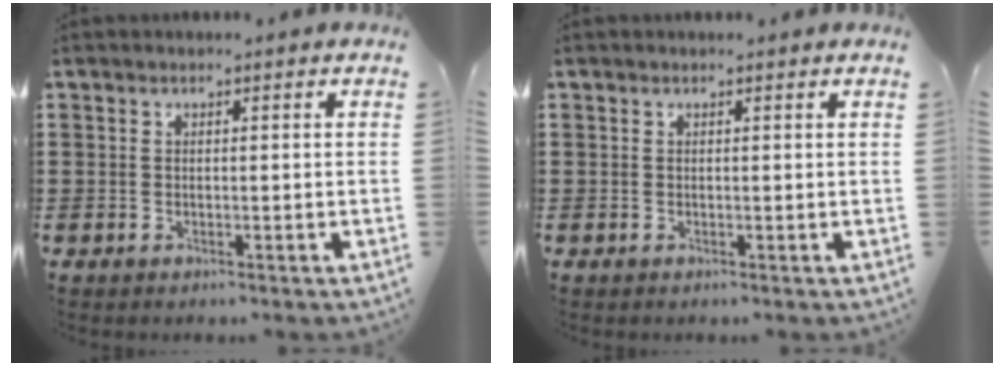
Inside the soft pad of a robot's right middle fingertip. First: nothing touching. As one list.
[{"total": 0.0}]